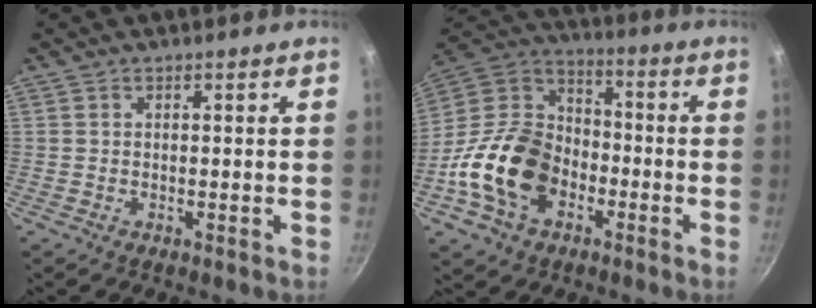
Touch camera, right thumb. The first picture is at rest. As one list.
[{"total": 19.6, "force": [-6.8, 14.0, 11.9], "torque": [-0.197, 0.051, -0.141]}]